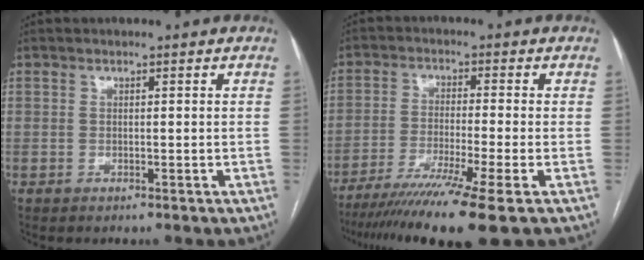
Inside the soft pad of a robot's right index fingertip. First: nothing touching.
{"total": 13.1, "force": [-9.3, -1.9, 9.0], "torque": [-0.156, -0.041, -0.150]}